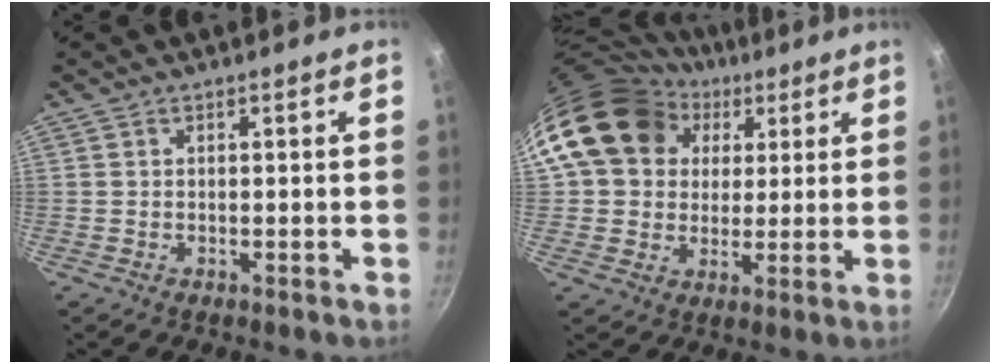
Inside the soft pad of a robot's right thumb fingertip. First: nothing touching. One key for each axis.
{"total": 17.7, "fx": 6.1, "fy": 14.4, "fz": 8.3, "tx": -0.124, "ty": 0.017, "tz": 0.104}